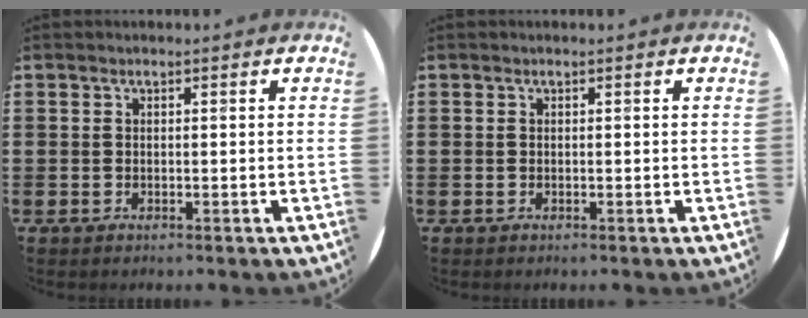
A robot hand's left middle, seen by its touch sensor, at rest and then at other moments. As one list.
[{"total": 0.0}]